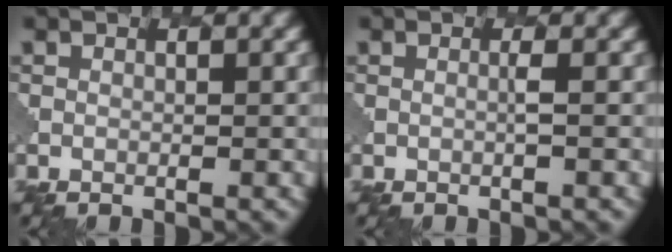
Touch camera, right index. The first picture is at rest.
{"total": 0.7, "force": [0.1, 0.1, 0.6], "torque": [-0.008, -0.001, -0.004]}